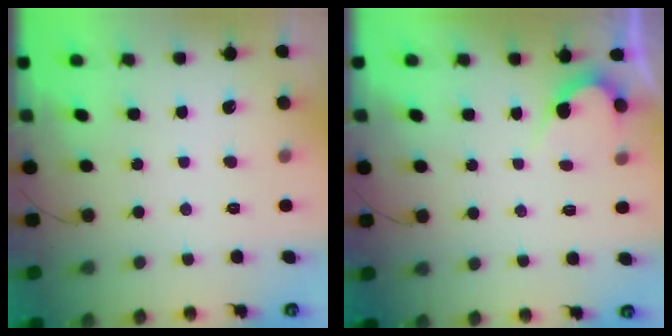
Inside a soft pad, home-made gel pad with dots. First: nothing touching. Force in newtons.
{"total": 2.7, "press": 2.7, "slide": 0.2}